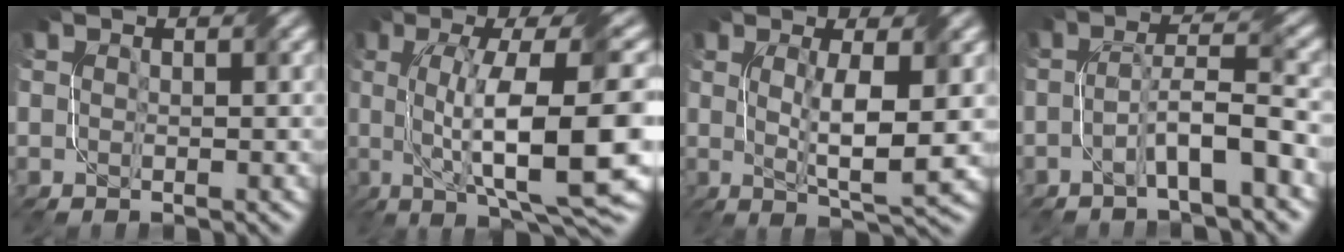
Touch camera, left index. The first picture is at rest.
{"total": 13.6, "force": [-0.1, 3.1, 13.2], "torque": [-0.200, 0.005, 0.009]}
{"total": 5.4, "force": [0.3, 0.9, 5.3], "torque": [-0.095, -0.005, 0.011]}
{"total": 4.6, "force": [-2.1, 0.6, 4.1], "torque": [-0.071, 0.018, -0.042]}